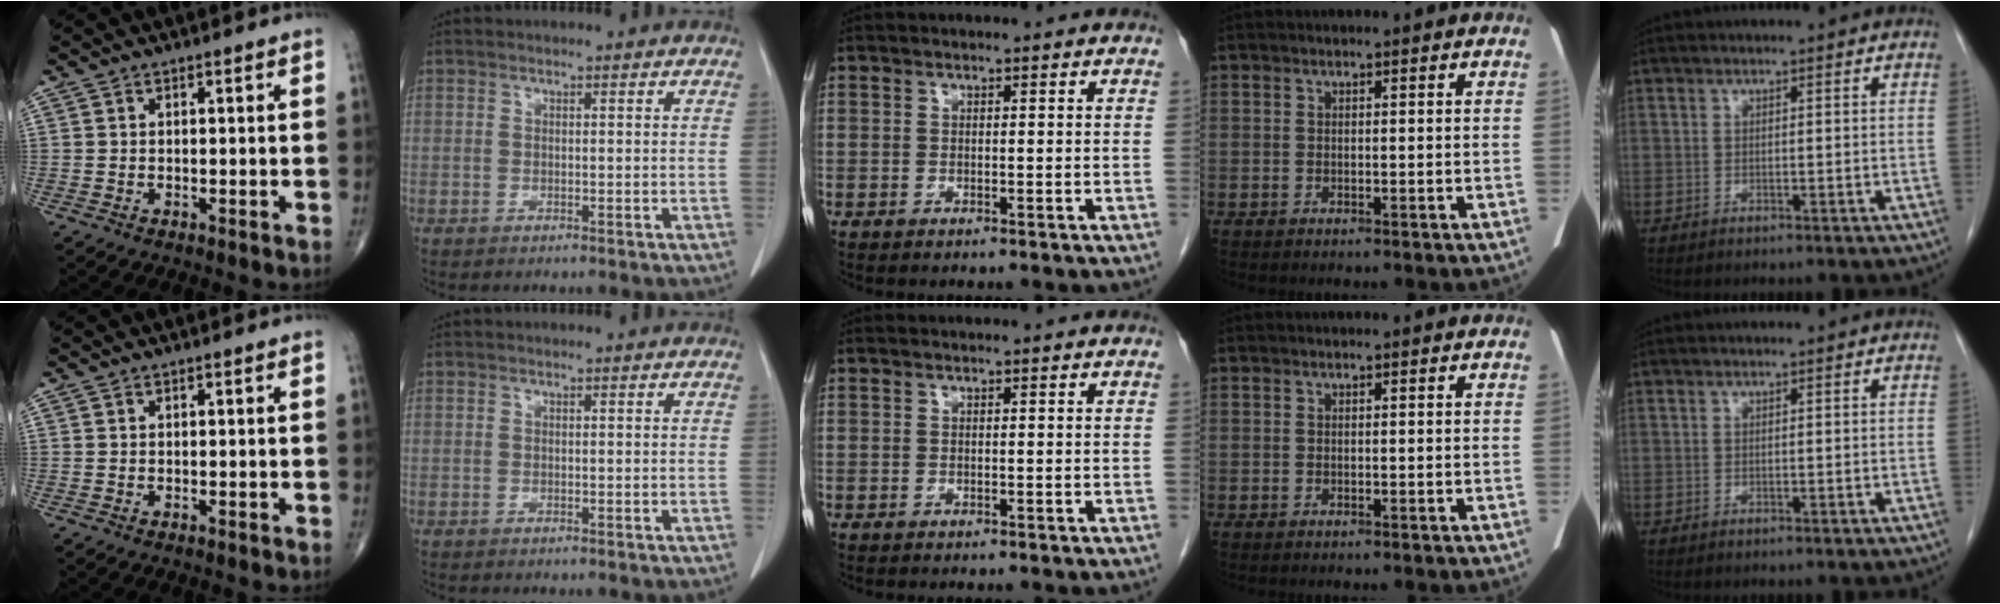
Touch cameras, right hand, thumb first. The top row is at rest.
{}